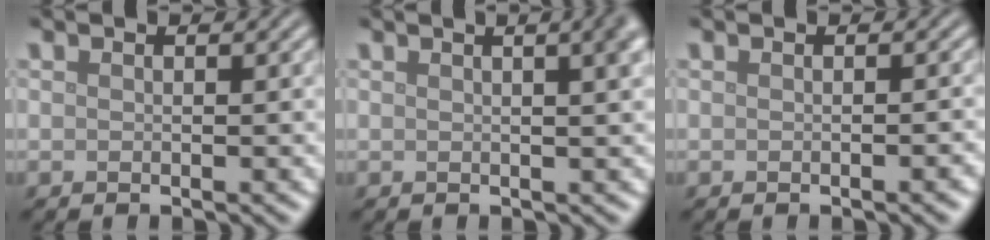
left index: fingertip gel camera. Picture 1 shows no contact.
{"total": 7.7, "force": [2.9, 3.8, 6.0], "torque": [-0.013, 0.050, -0.003]}
{"total": 1.0, "force": [-0.4, 0.2, 0.9], "torque": [-0.008, 0.001, -0.005]}